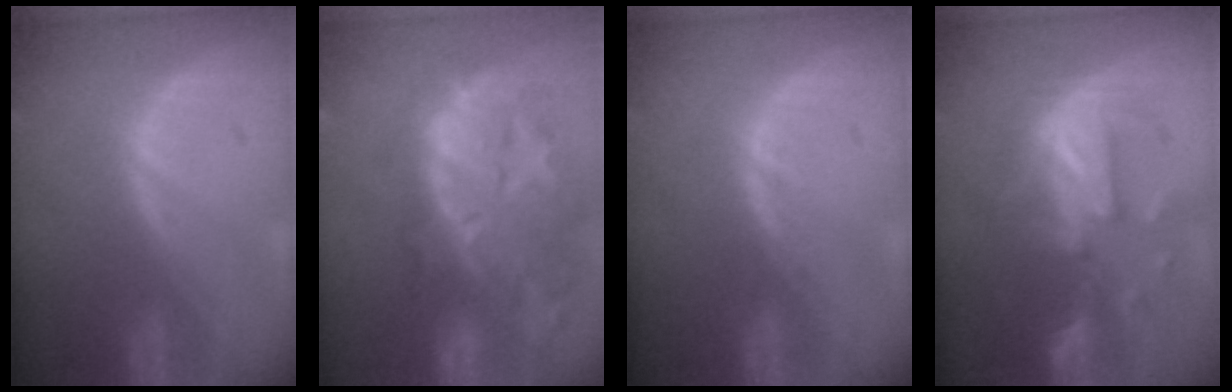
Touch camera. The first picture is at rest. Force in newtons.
{"total": 14.6, "press": 11.7, "slide": 8.7}
{"total": 1.0, "press": 1.0, "slide": 0.2}
{"total": 9.4, "press": 9.0, "slide": 2.5}